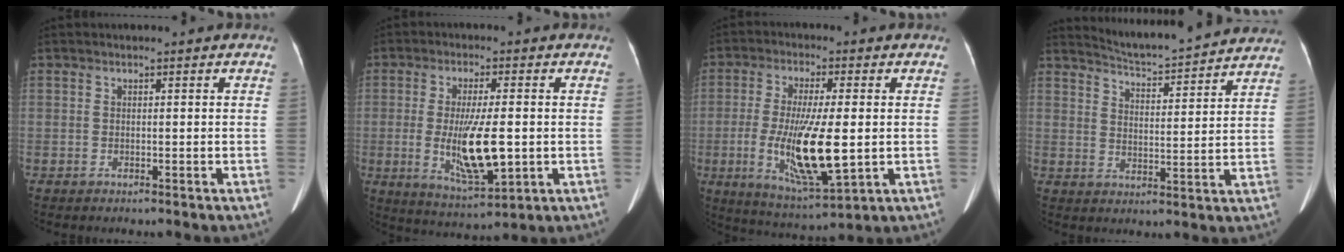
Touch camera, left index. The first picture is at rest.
{"total": 10.5, "force": [-1.2, 2.4, 10.2], "torque": [-0.196, -0.021, -0.010]}
{"total": 13.2, "force": [-1.6, 2.5, 12.9], "torque": [-0.247, -0.027, -0.020]}
{"total": 15.4, "force": [14.8, 1.0, 4.3], "torque": [-0.071, -0.008, 0.194]}